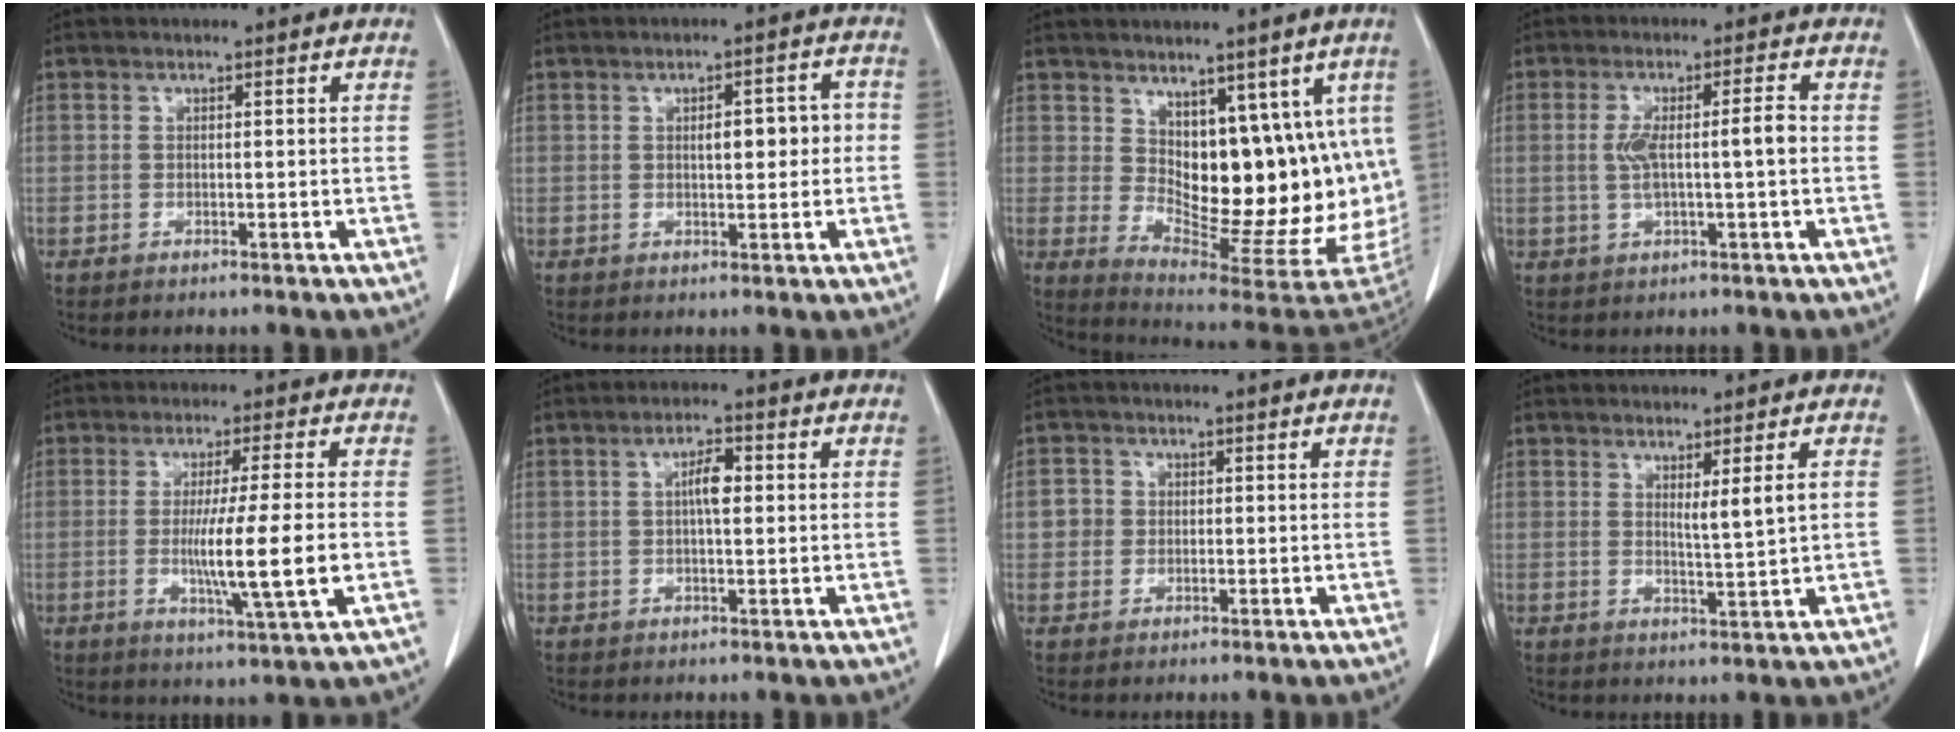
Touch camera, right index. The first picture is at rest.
{"total": 5.0, "force": [0.4, 1.9, 4.6], "torque": [-0.061, 0.017, 0.008]}
{"total": 15.5, "force": [4.0, 7.2, 13.1], "torque": [-0.167, -0.017, 0.076]}
{"total": 6.1, "force": [0.0, 0.7, 6.0], "torque": [-0.115, 0.012, 0.003]}
{"total": 10.6, "force": [-1.6, -0.8, 10.5], "torque": [-0.179, -0.027, -0.030]}
{"total": 3.6, "force": [0.6, 1.0, 3.4], "torque": [-0.057, 0.006, 0.009]}
{"total": 2.8, "force": [0.1, 2.7, 0.5], "torque": [0.001, 0.009, 0.001]}
{"total": 3.3, "force": [1.2, -0.5, 3.1], "torque": [-0.052, -0.013, 0.023]}